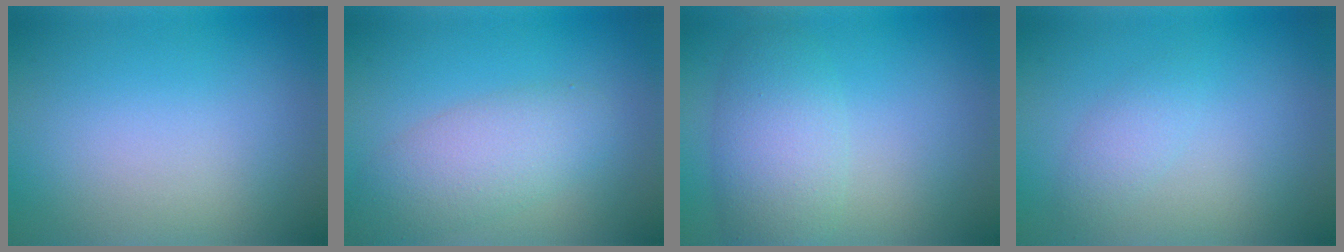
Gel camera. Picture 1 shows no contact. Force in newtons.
{"total": 4.5, "press": 4.5, "slide": 0.4}
{"total": 4.8, "press": 4.8, "slide": 0.2}
{"total": 1.6, "press": 1.6, "slide": 0.1}